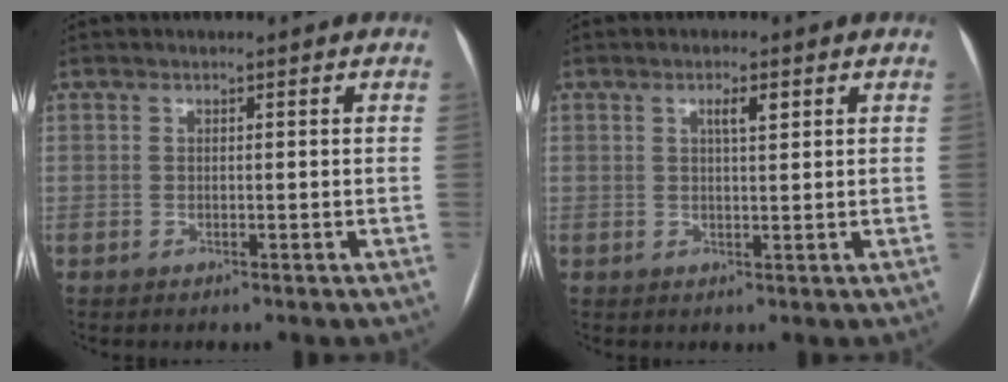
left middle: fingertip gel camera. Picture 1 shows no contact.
{"total": 2.3, "force": [1.1, 0.4, 2.0], "torque": [-0.036, 0.002, 0.017]}